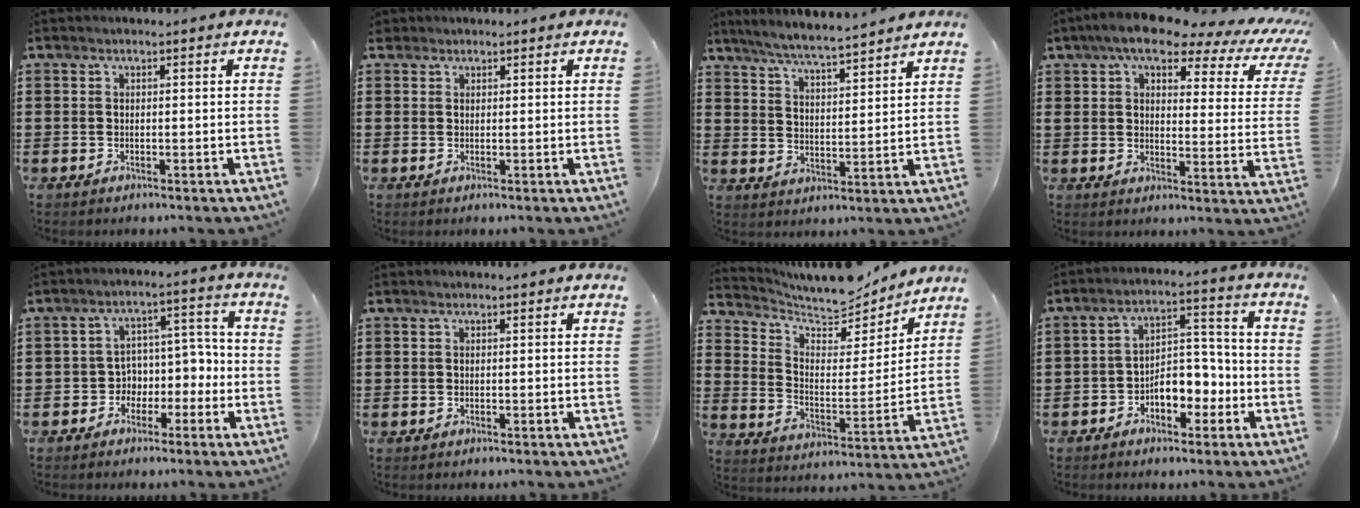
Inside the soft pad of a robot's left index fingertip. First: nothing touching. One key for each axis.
{"total": 1.1, "fx": 0.8, "fy": 0.6, "fz": 0.1, "tx": -0.005, "ty": 0.004, "tz": 0.017}
{"total": 5.6, "fx": 5.4, "fy": -0.5, "fz": 1.6, "tx": -0.053, "ty": -0.031, "tz": 0.094}
{"total": 8.4, "fx": 6.4, "fy": 2.0, "fz": 5.1, "tx": -0.103, "ty": -0.030, "tz": 0.103}
{"total": 4.7, "fx": -1.7, "fy": 4.2, "fz": 1.2, "tx": -0.040, "ty": 0.007, "tz": -0.037}
{"total": 0.0}
{"total": 7.4, "fx": 7.2, "fy": 1.5, "fz": 1.2, "tx": -0.054, "ty": -0.056, "tz": 0.124}
{"total": 6.5, "fx": -3.2, "fy": 4.0, "fz": 4.0, "tx": -0.064, "ty": 0.015, "tz": -0.062}